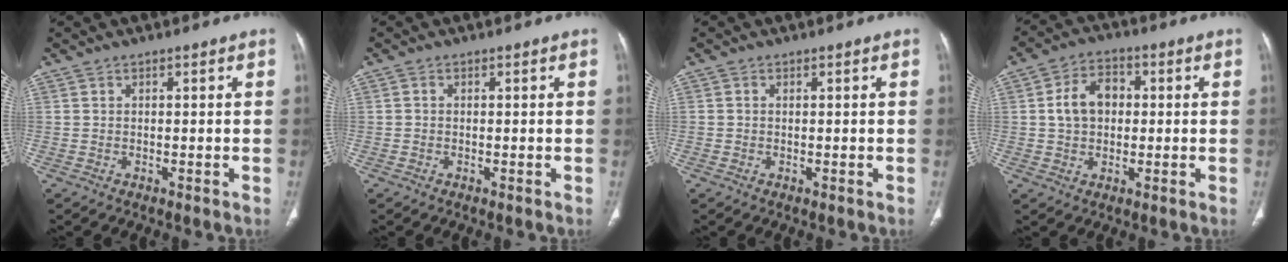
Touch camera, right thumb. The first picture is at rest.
{"total": 0.5, "force": [-0.1, 0.5, 0.3], "torque": [-0.004, 0.001, -0.005]}
{"total": 0.5, "force": [0.0, 0.5, 0.2], "torque": [0.000, 0.002, -0.001]}
{"total": 8.0, "force": [0.7, 5.9, 5.2], "torque": [-0.076, 0.016, 0.008]}